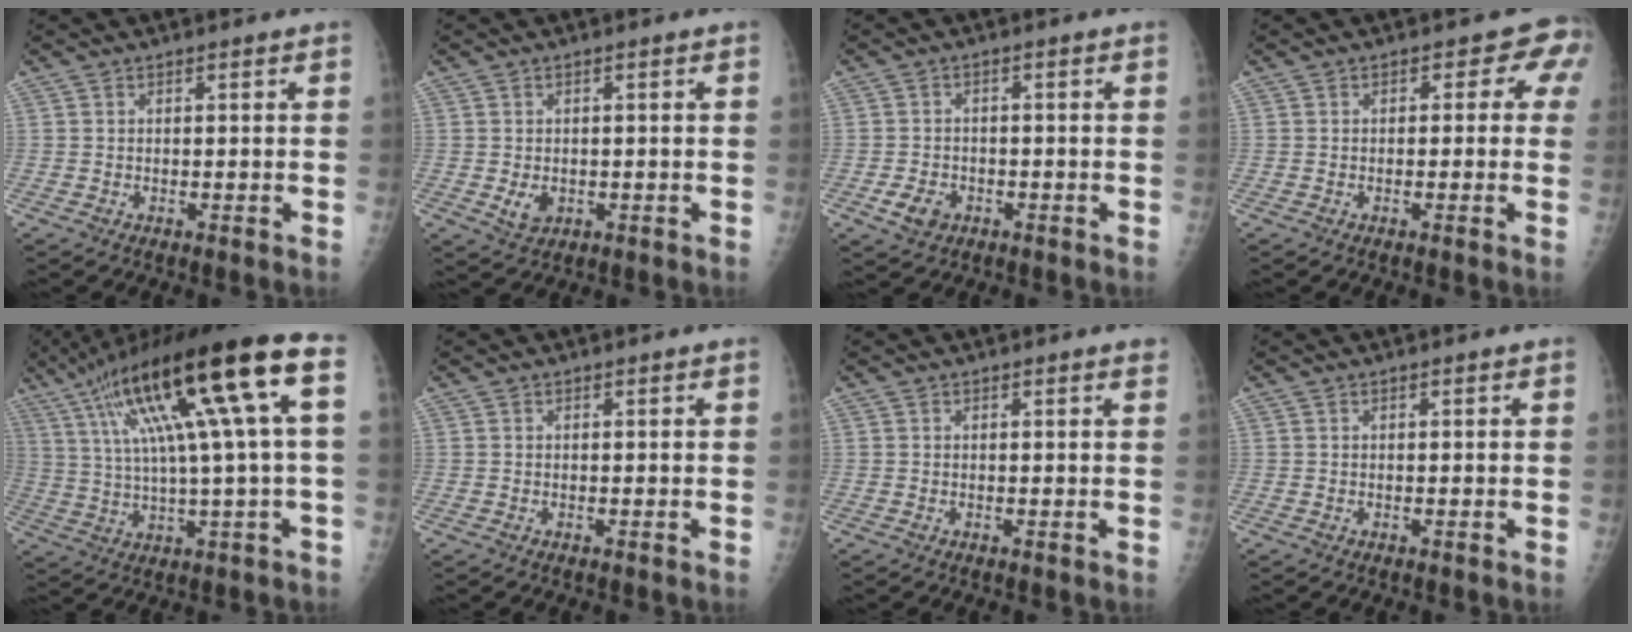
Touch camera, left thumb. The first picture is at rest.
{"total": 3.1, "force": [-0.5, 2.3, 2.0], "torque": [-0.025, -0.002, 0.001]}
{"total": 4.1, "force": [-1.9, 3.0, 2.1], "torque": [-0.034, 0.007, -0.027]}
{"total": 3.4, "force": [0.8, 2.5, 2.0], "torque": [0.017, 0.008, -0.008]}
{"total": 22.9, "force": [7.2, 3.0, 21.6], "torque": [-0.377, 0.028, 0.115]}
{"total": 0.0}
{"total": 0.8, "force": [0.6, 0.0, 0.6], "torque": [-0.005, 0.001, 0.005]}
{"total": 0.0}